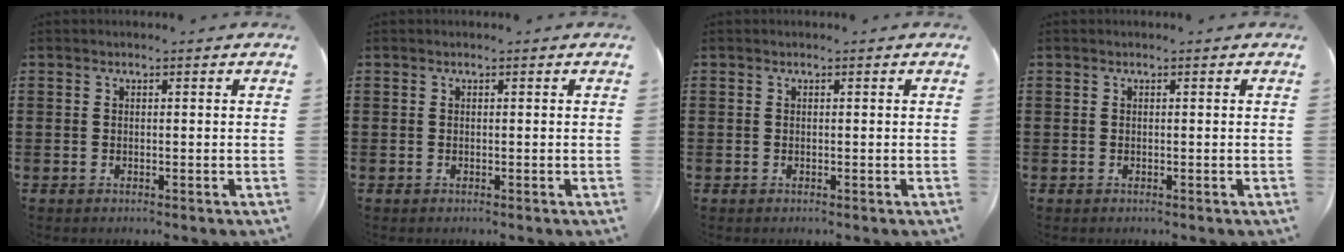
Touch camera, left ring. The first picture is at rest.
{"total": 0.0}
{"total": 0.0}
{"total": 0.0}